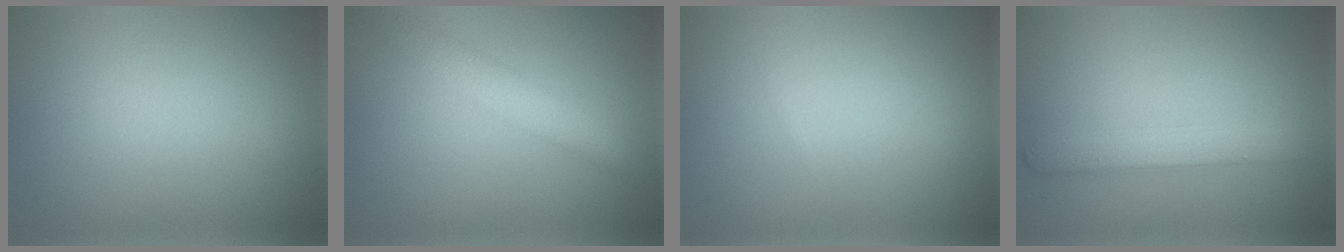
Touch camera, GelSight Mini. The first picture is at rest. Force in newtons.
{"total": 3.1, "press": 3.1, "slide": 0.2}
{"total": 0.0}
{"total": 2.5, "press": 2.5, "slide": 0.1}